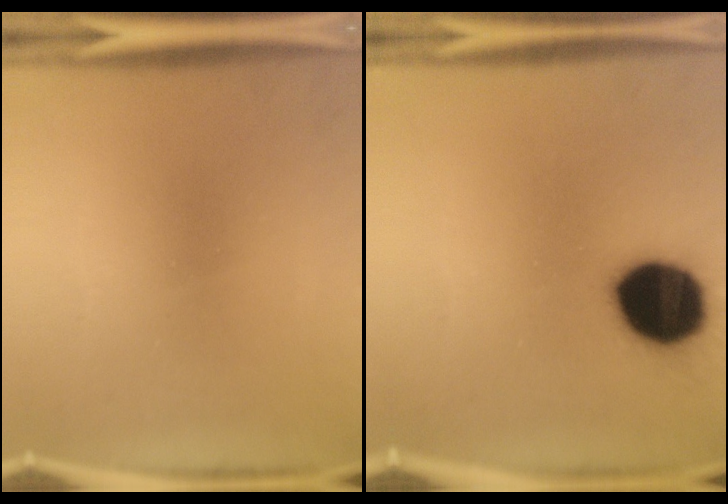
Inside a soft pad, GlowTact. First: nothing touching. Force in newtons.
{"total": 19.6}